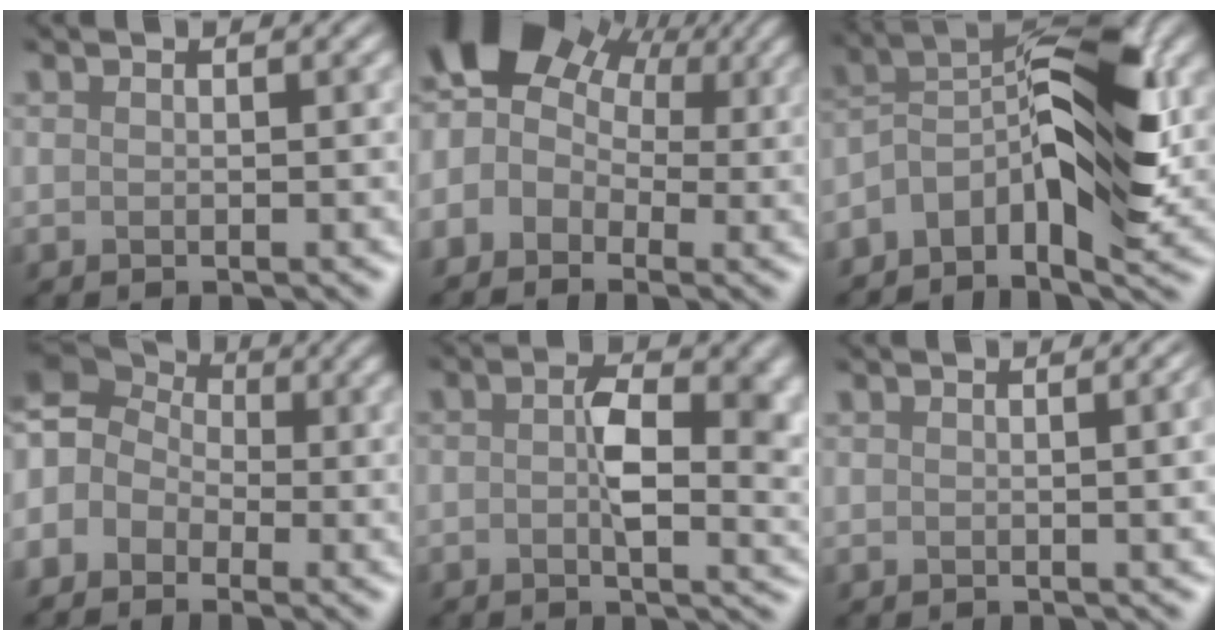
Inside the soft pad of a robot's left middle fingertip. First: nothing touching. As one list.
[{"total": 6.3, "force": [0.8, 4.9, 4.0], "torque": [-0.117, 0.008, 0.029]}, {"total": 7.5, "force": [-3.6, 2.1, 6.3], "torque": [-0.126, 0.011, -0.056]}, {"total": 3.5, "force": [-1.8, 2.9, 1.0], "torque": [-0.056, 0.007, -0.019]}, {"total": 4.0, "force": [-0.2, 0.6, 4.0], "torque": [-0.088, 0.002, 0.015]}, {"total": 6.4, "force": [0.8, 3.3, 5.4], "torque": [-0.009, 0.042, -0.016]}]